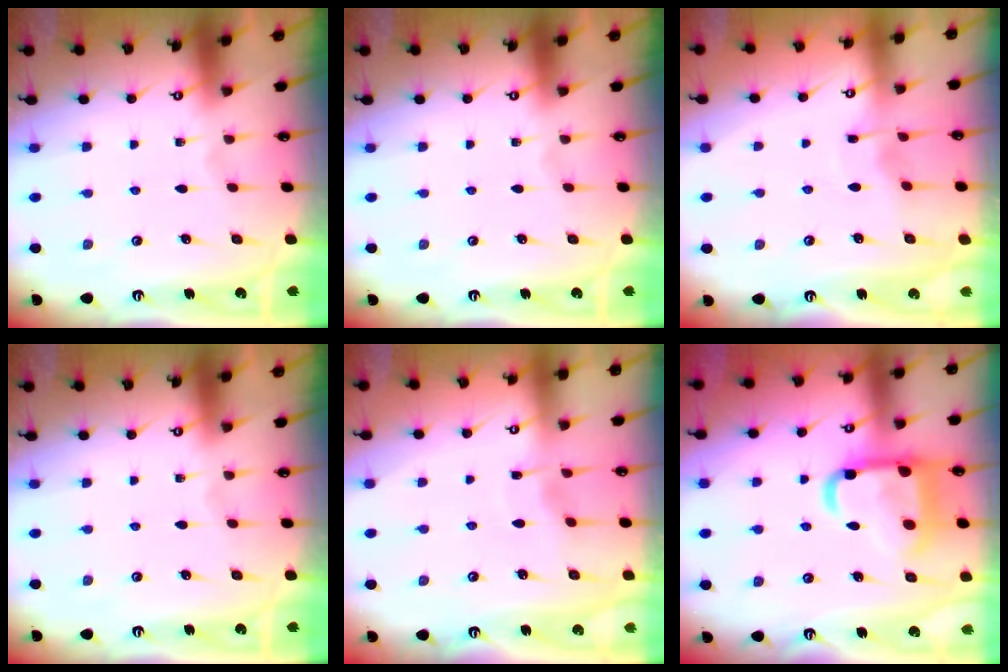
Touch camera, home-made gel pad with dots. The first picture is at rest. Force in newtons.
{"total": 0.0}
{"total": 3.3, "press": 3.2, "slide": 0.4}
{"total": 0.0}
{"total": 3.4, "press": 3.3, "slide": 0.4}
{"total": 17.6, "press": 17.5, "slide": 1.6}